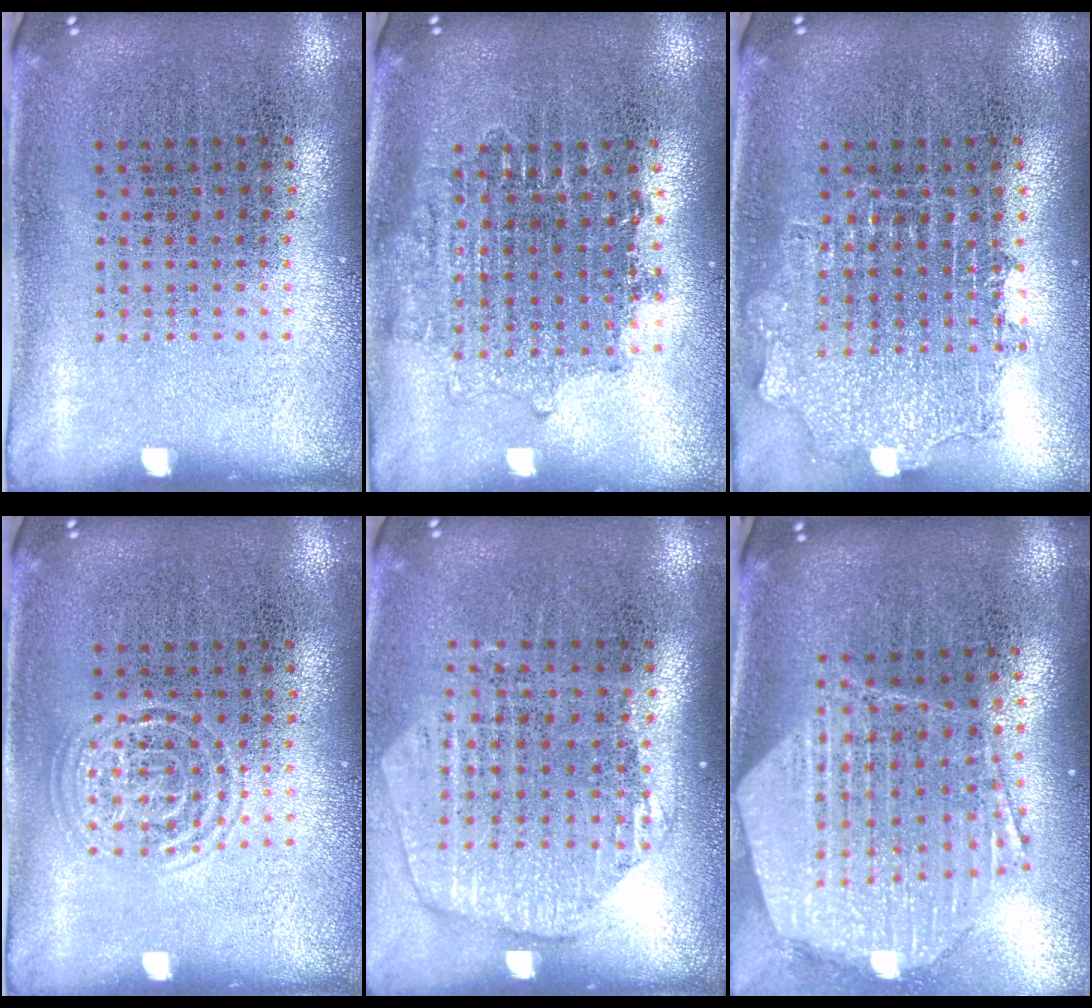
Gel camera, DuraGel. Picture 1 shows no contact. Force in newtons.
{"total": 1.6, "press": 1.3, "slide": 0.9}
{"total": 1.2, "press": 1.2, "slide": 0.3}
{"total": 1.5, "press": 1.5, "slide": 0.1}
{"total": 1.6, "press": 1.4, "slide": 0.7}
{"total": 2.3, "press": 1.9, "slide": 1.3}